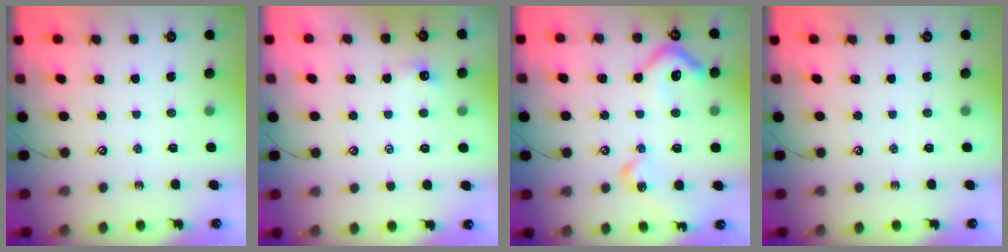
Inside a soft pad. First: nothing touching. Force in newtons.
{"total": 0.6, "press": 0.3, "slide": 0.5}
{"total": 11.9, "press": 11.8, "slide": 1.4}
{"total": 0.0}